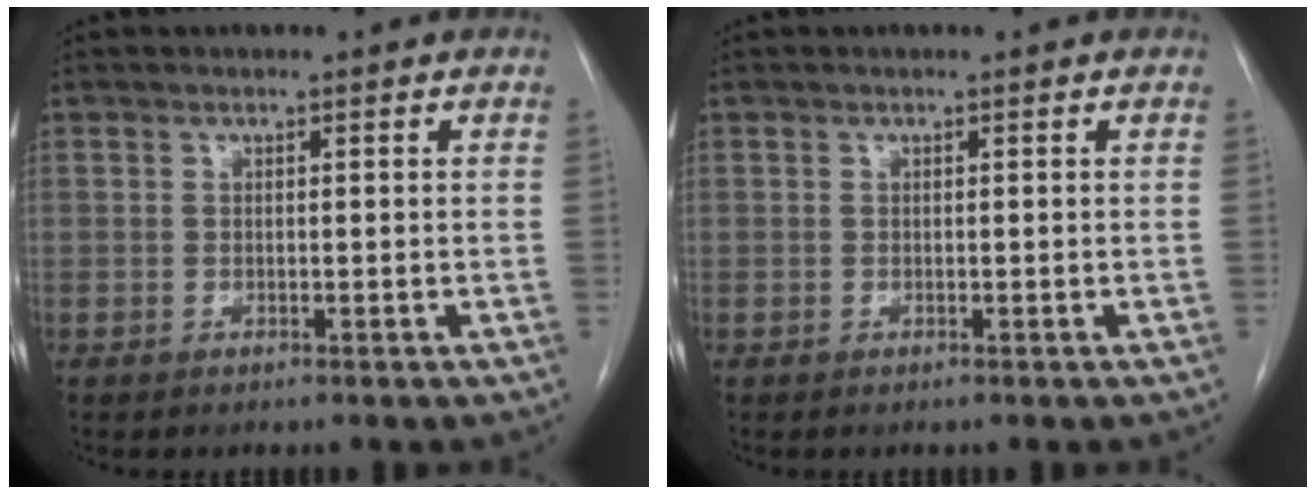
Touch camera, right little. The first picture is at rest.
{"total": 0.0}